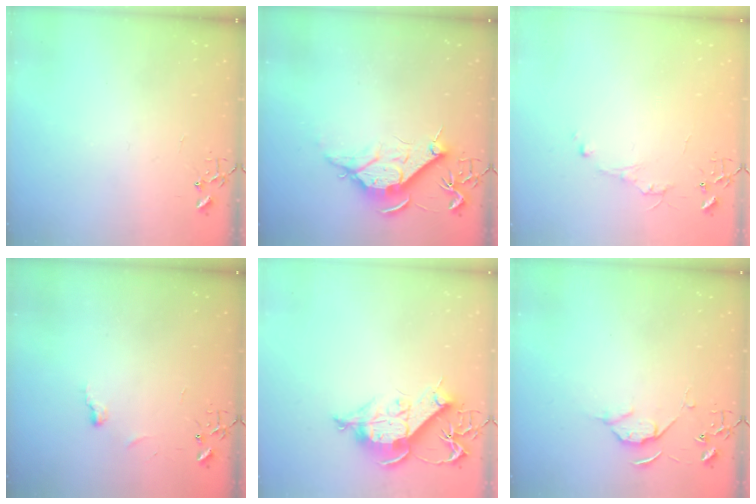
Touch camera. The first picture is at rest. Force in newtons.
{"total": 12.2, "press": 12.2, "slide": 1.1}
{"total": 5.0, "press": 5.0, "slide": 0.6}
{"total": 3.4, "press": 3.4, "slide": 0.4}
{"total": 11.6, "press": 11.5, "slide": 1.4}
{"total": 5.7, "press": 5.7, "slide": 0.8}